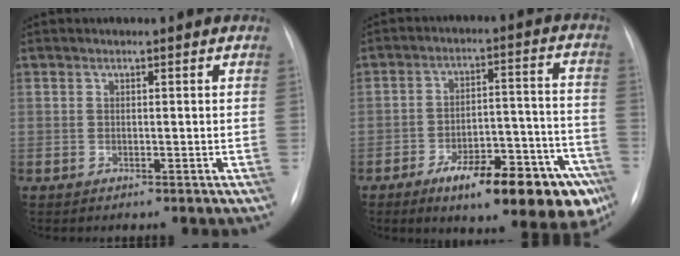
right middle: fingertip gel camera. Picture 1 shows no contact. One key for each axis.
{"total": 18.7, "fx": -11.5, "fy": 5.8, "fz": 13.6, "tx": -0.121, "ty": 0.039, "tz": -0.160}